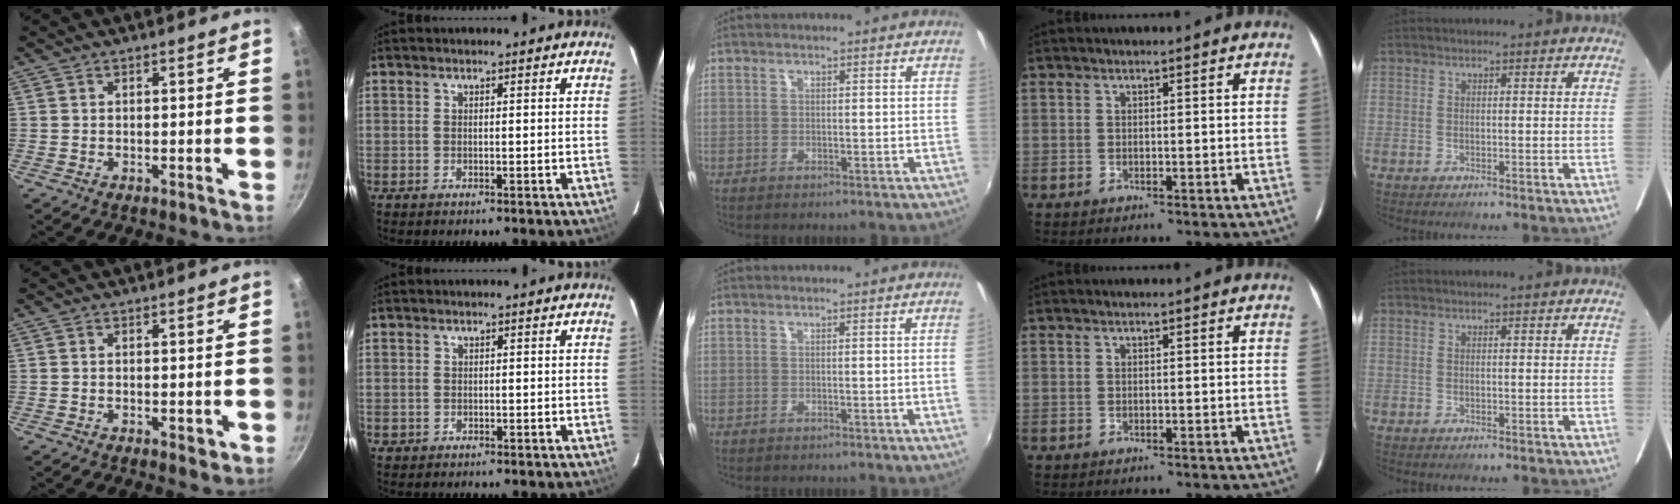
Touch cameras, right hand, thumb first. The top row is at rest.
{"thumb": {"total": 1.8, "force": [-0.5, 0.9, 1.5], "torque": [-0.021, -0.004, -0.006]}, "index": {"total": 0.9, "force": [-0.3, 0.8, 0.0], "torque": [0.002, 0.002, -0.001]}, "middle": {"total": 0.7, "force": [-0.2, -0.4, 0.5], "torque": [-0.007, -0.002, -0.004]}}